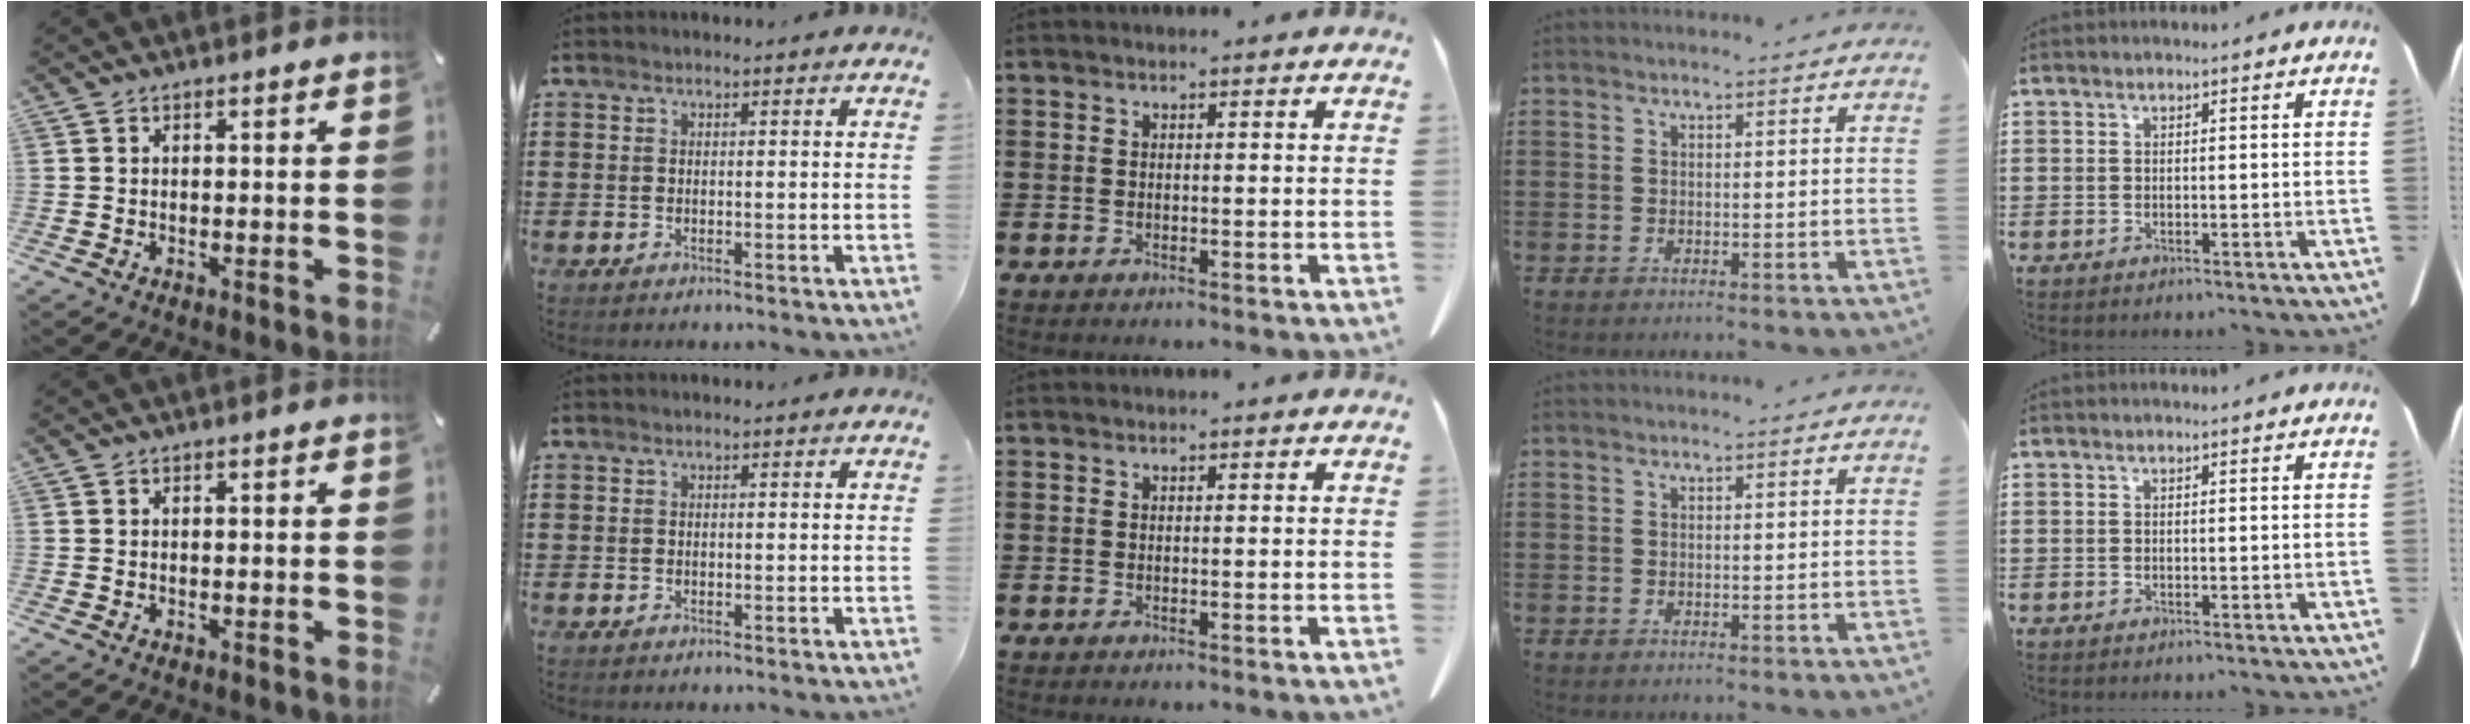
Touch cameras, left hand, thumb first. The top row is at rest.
{}